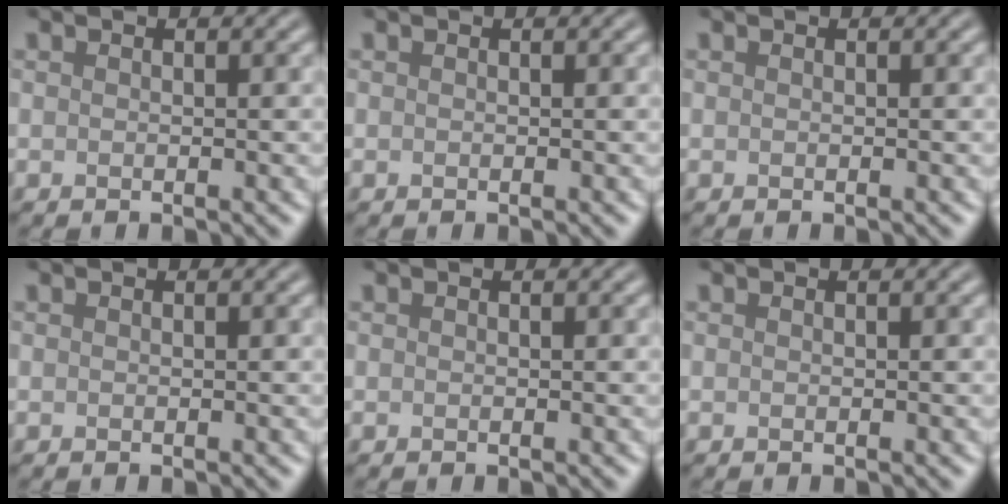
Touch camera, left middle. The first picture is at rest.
{"total": 0.0}
{"total": 0.0}
{"total": 0.0}
{"total": 0.0}
{"total": 0.0}